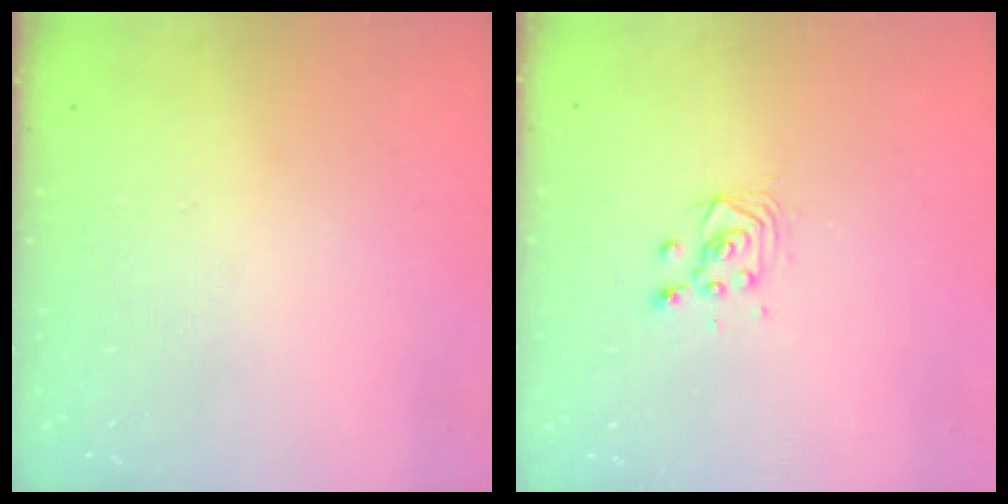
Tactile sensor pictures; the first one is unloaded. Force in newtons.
{"total": 3.3, "press": 3.3, "slide": 0.4}